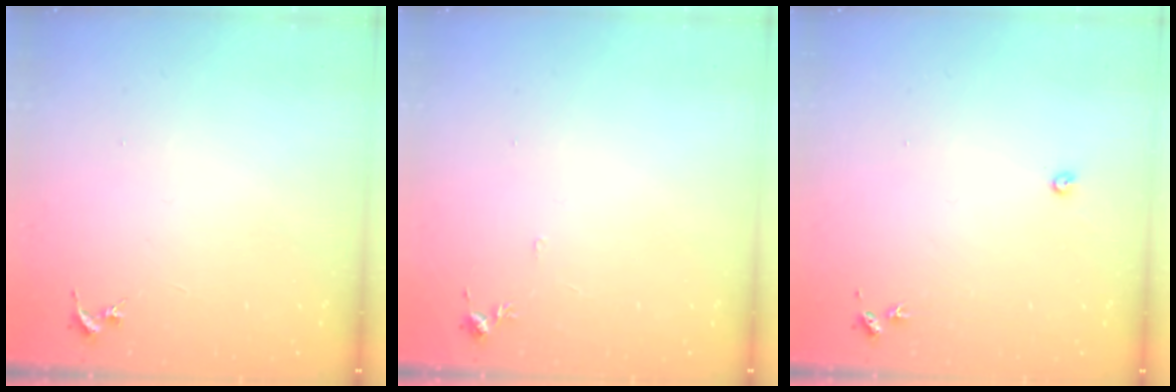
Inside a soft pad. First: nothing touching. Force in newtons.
{"total": 4.3, "press": 4.2, "slide": 0.6}
{"total": 2.4, "press": 2.4, "slide": 0.3}